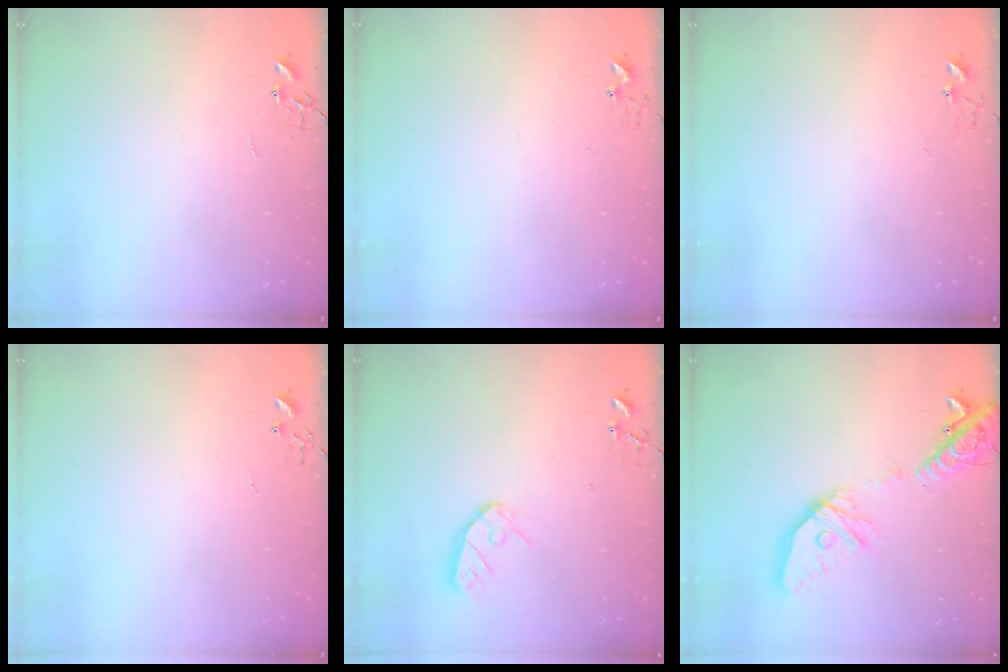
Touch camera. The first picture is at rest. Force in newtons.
{"total": 2.7, "press": 2.7, "slide": 0.2}
{"total": 3.4, "press": 3.4, "slide": 0.3}
{"total": 3.9, "press": 3.9, "slide": 0.4}
{"total": 9.1, "press": 9.1, "slide": 0.9}
{"total": 20.2, "press": 20.0, "slide": 3.0}